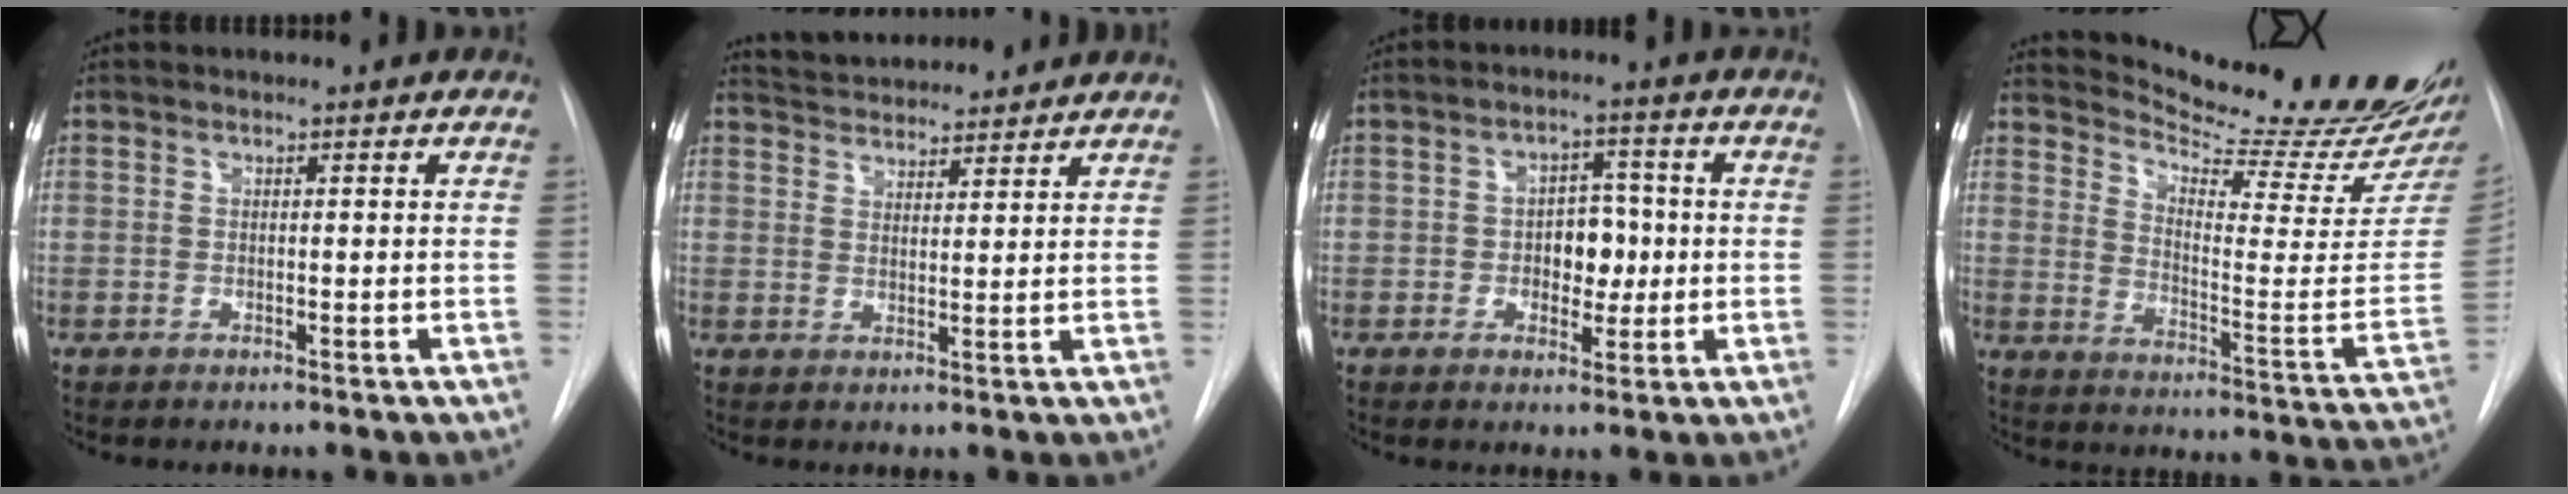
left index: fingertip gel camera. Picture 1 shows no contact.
{"total": 9.0, "force": [8.5, 1.8, 2.1], "torque": [-0.032, 0.019, 0.123]}
{"total": 5.5, "force": [-1.3, 3.5, 4.0], "torque": [-0.051, 0.008, -0.018]}
{"total": 20.5, "force": [19.4, -1.2, 6.6], "torque": [-0.111, -0.136, 0.254]}